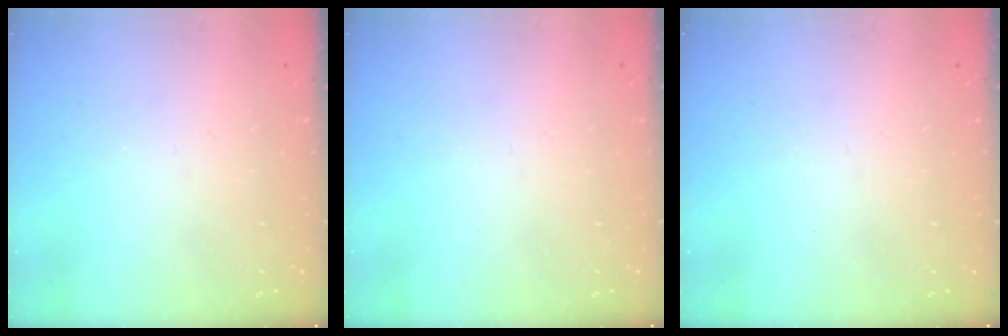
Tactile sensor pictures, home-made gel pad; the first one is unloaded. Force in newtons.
{"total": 0.0}
{"total": 0.0}